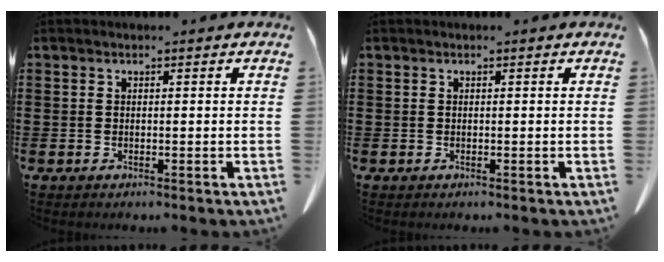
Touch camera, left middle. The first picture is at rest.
{"total": 0.0}